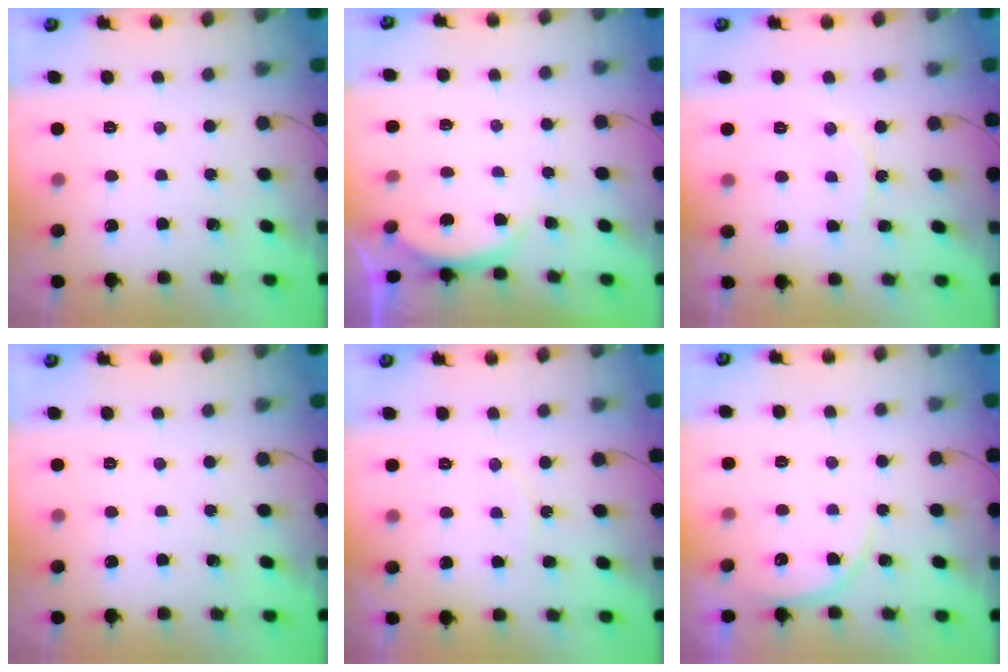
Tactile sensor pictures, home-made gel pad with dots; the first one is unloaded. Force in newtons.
{"total": 2.8, "press": 2.8, "slide": 0.4}
{"total": 8.7, "press": 8.7, "slide": 0.5}
{"total": 0.0}
{"total": 5.7, "press": 5.7, "slide": 0.5}
{"total": 5.8, "press": 5.8, "slide": 0.4}